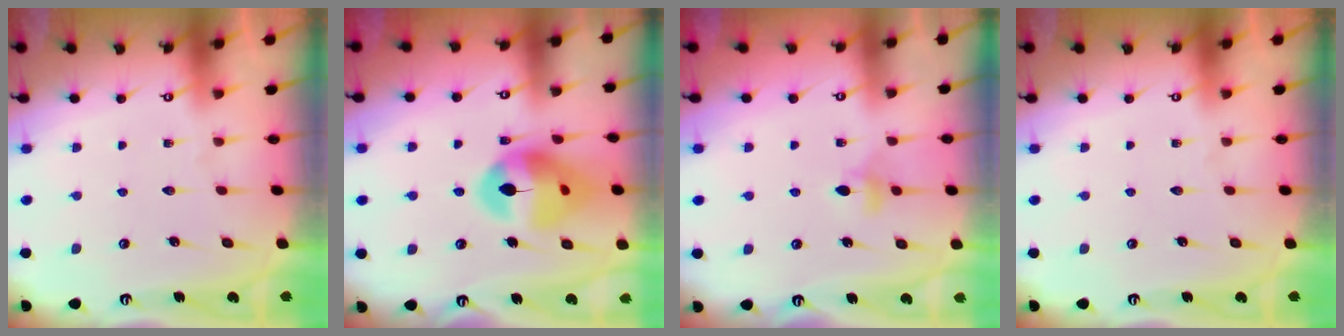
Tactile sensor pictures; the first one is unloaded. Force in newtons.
{"total": 16.8, "press": 16.6, "slide": 2.2}
{"total": 3.7, "press": 3.6, "slide": 0.9}
{"total": 0.0}